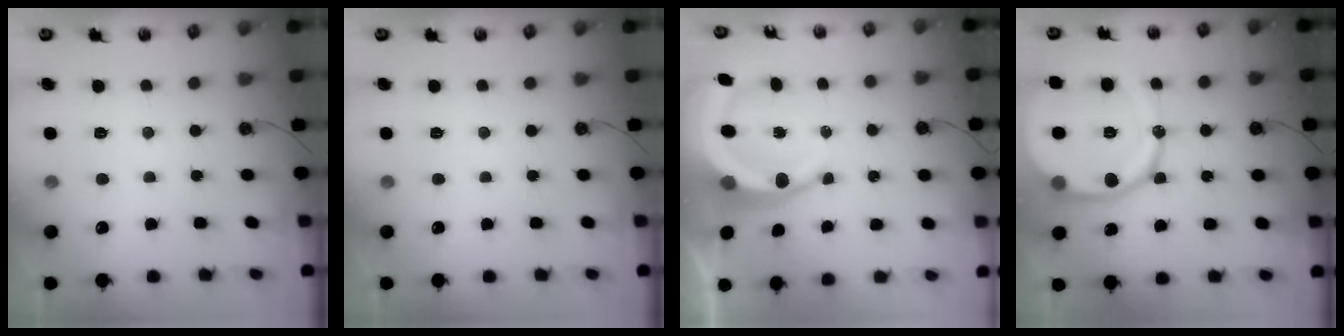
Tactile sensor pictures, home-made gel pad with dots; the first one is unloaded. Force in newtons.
{"total": 0.0}
{"total": 11.6, "press": 11.4, "slide": 2.3}
{"total": 18.1, "press": 18.0, "slide": 2.2}